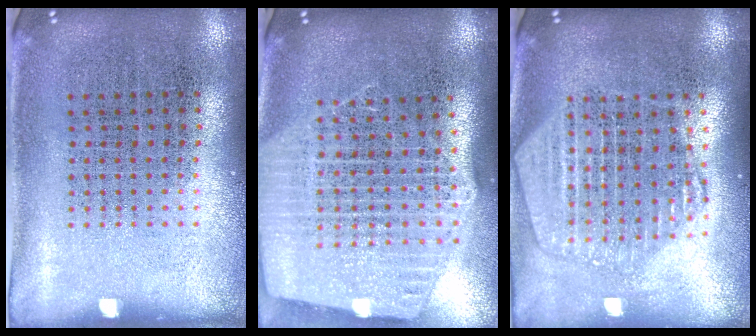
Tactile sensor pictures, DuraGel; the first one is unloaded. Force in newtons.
{"total": 2.6, "press": 2.2, "slide": 1.4}
{"total": 2.1, "press": 1.9, "slide": 1.0}